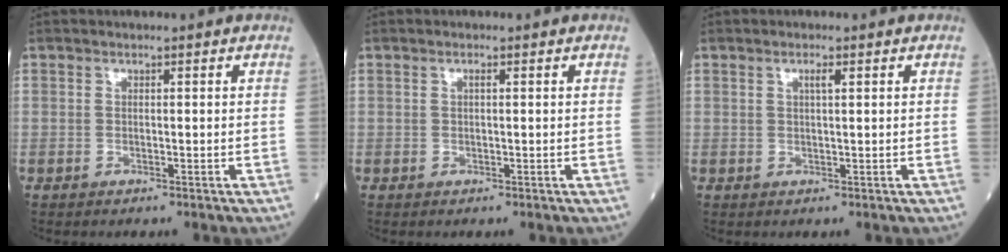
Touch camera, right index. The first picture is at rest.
{"total": 0.6, "force": [0.2, 0.1, 0.6], "torque": [-0.013, 0.001, 0.004]}
{"total": 1.4, "force": [0.7, 0.1, 1.2], "torque": [-0.023, -0.001, 0.010]}